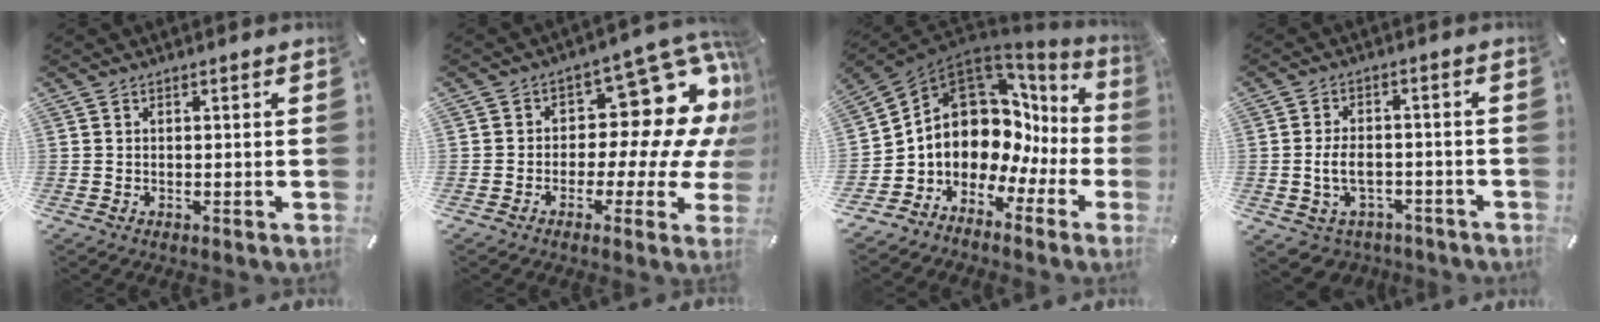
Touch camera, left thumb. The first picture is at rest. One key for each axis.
{"total": 16.7, "fx": 5.5, "fy": 9.9, "fz": 12.3, "tx": -0.155, "ty": -0.052, "tz": 0.089}
{"total": 11.9, "fx": 3.4, "fy": 9.5, "fz": 6.3, "tx": -0.125, "ty": -0.066, "tz": 0.061}
{"total": 7.3, "fx": -2.0, "fy": 5.4, "fz": 4.5, "tx": -0.089, "ty": 0.013, "tz": -0.038}